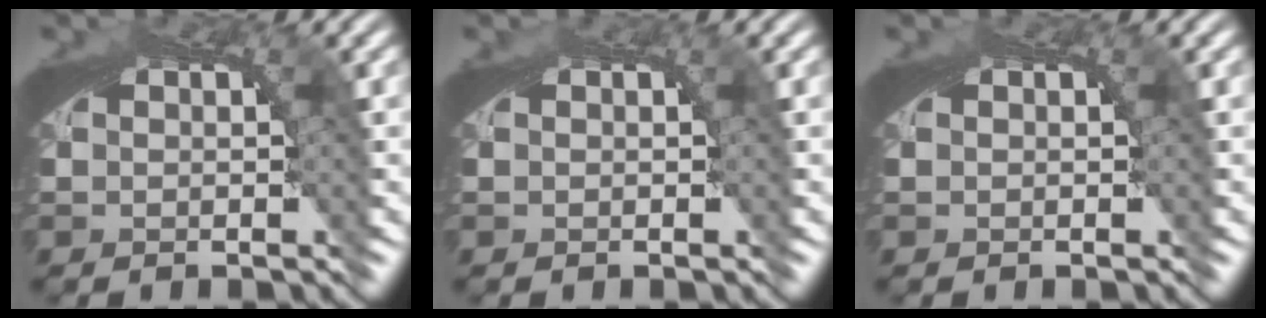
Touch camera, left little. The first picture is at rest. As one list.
[{"total": 0.5, "force": [-0.1, -0.1, -0.5], "torque": [0.006, -0.003, -0.001]}, {"total": 0.0}]